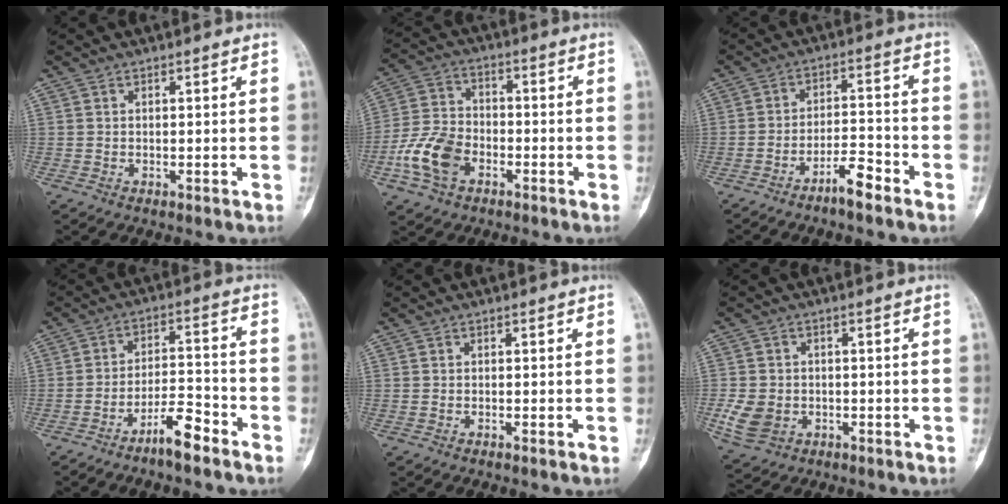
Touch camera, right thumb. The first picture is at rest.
{"total": 10.9, "force": [-4.4, 7.2, 6.9], "torque": [-0.137, 0.023, -0.089]}
{"total": 5.8, "force": [-4.3, 1.1, 3.7], "torque": [-0.061, 0.036, -0.077]}
{"total": 7.5, "force": [-5.4, 1.7, 4.9], "torque": [-0.080, 0.049, -0.097]}
{"total": 0.0}
{"total": 6.6, "force": [-1.5, 5.3, 3.6], "torque": [-0.061, 0.005, -0.020]}